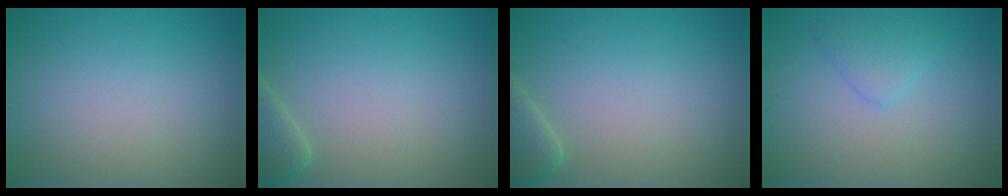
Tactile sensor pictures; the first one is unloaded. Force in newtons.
{"total": 2.3, "press": 2.3, "slide": 0.3}
{"total": 2.3, "press": 2.3, "slide": 0.3}
{"total": 2.0, "press": 2.0, "slide": 0.0}